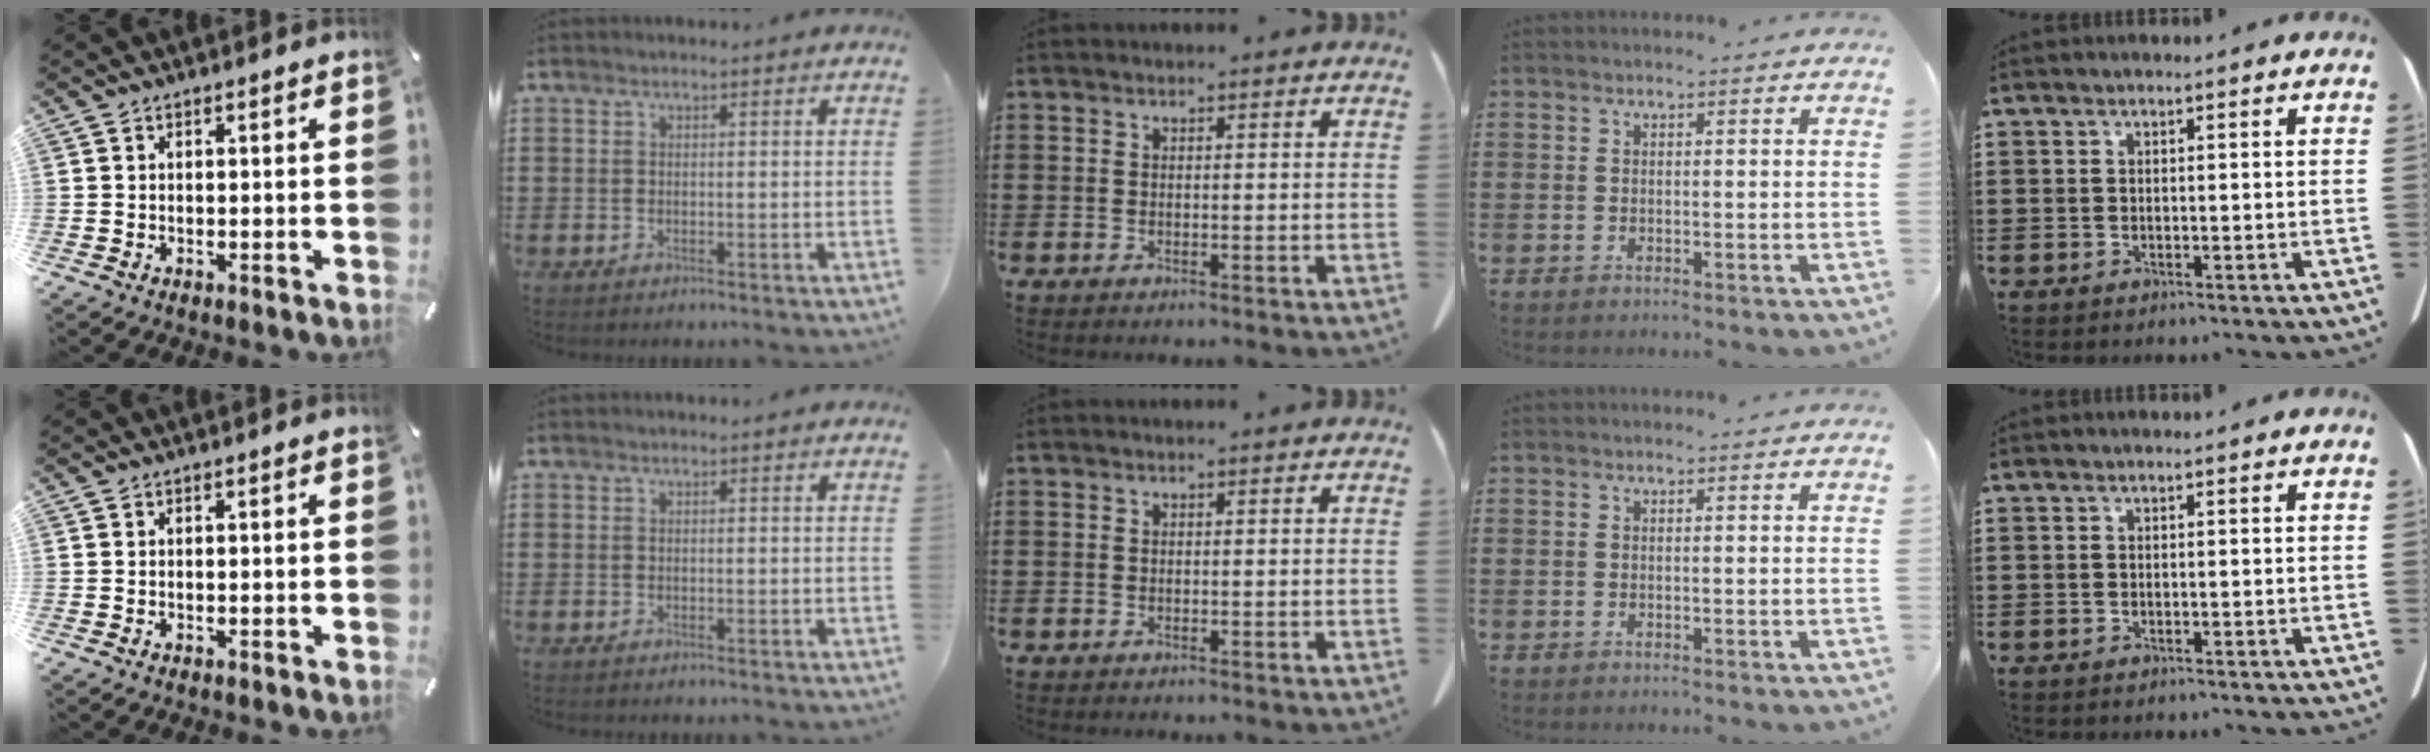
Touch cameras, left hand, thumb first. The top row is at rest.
{}